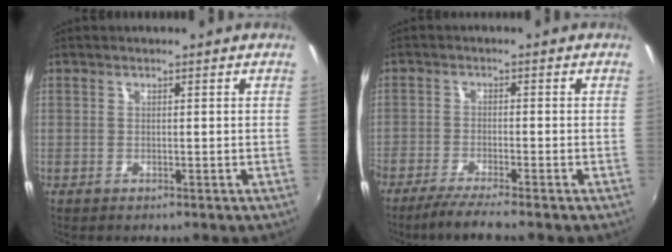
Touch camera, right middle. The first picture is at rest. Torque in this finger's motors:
{"motor_torque": [0.88, -0.96, 0.45, 0.12]}